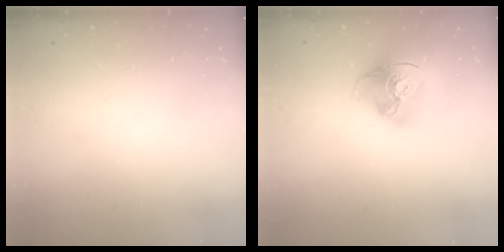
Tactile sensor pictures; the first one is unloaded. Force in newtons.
{"total": 16.2, "press": 16.1, "slide": 1.7}